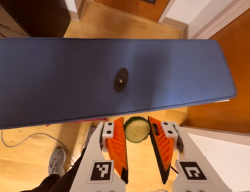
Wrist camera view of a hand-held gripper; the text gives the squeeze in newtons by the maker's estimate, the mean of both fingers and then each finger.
{"total": 11.0, "left": 11.4, "right": 10.5}